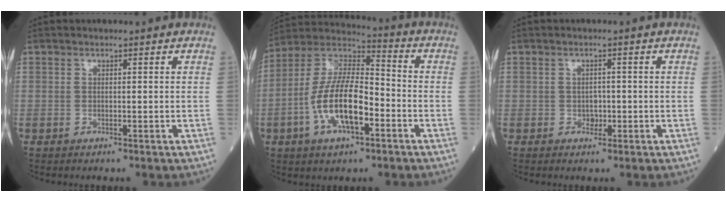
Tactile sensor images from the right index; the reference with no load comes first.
{"total": 14.4, "force": [-4.2, 5.1, 12.8], "torque": [-0.260, 0.012, -0.081]}
{"total": 1.6, "force": [-0.5, 1.3, 0.9], "torque": [-0.012, 0.004, -0.005]}